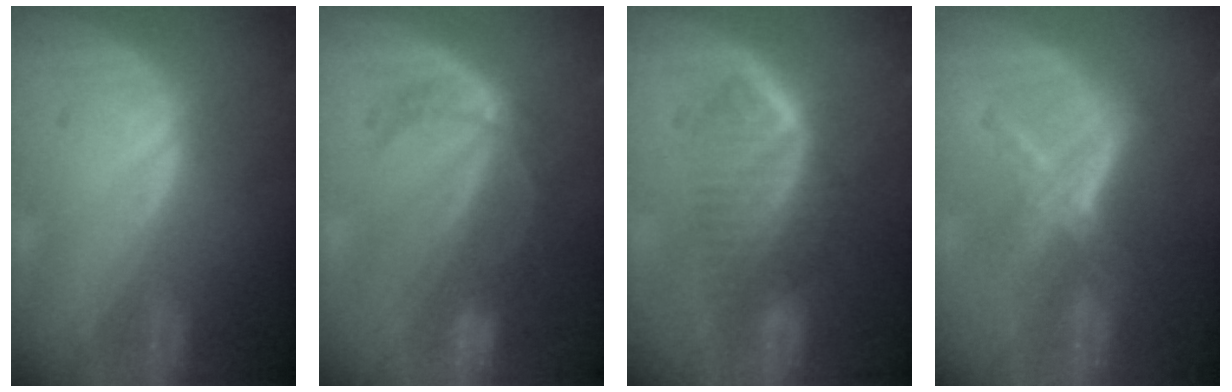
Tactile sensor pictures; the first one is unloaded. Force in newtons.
{"total": 5.0, "press": 4.5, "slide": 2.2}
{"total": 6.6, "press": 5.9, "slide": 2.9}
{"total": 5.2, "press": 5.1, "slide": 0.8}